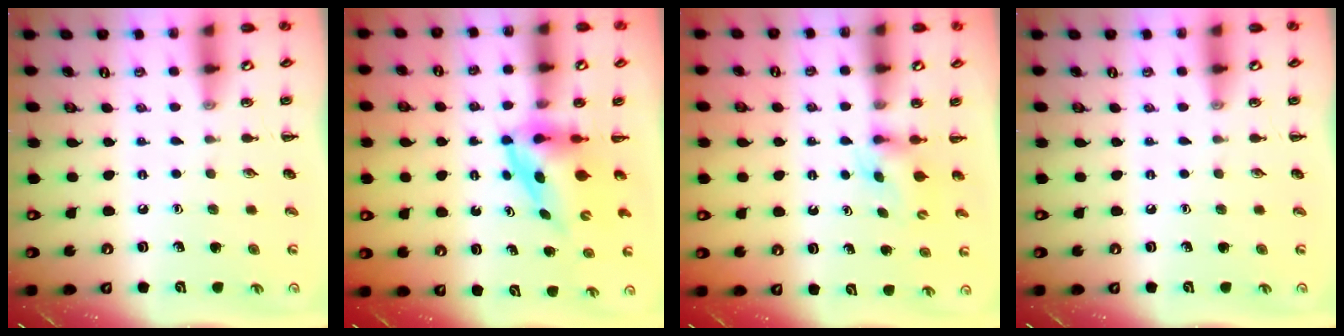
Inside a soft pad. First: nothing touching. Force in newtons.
{"total": 3.9, "press": 3.8, "slide": 0.6}
{"total": 4.4, "press": 4.3, "slide": 0.9}
{"total": 0.0}